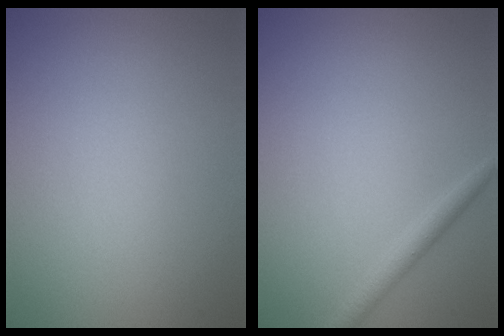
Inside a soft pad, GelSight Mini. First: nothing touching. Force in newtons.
{"total": 1.5, "press": 1.5, "slide": 0.1}